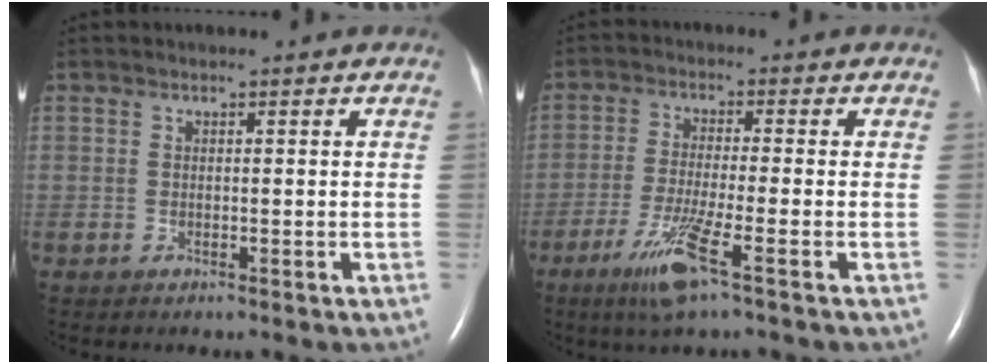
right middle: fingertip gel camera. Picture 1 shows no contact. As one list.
[{"total": 7.3, "force": [-3.9, -0.4, 6.1], "torque": [-0.127, -0.020, -0.077]}]